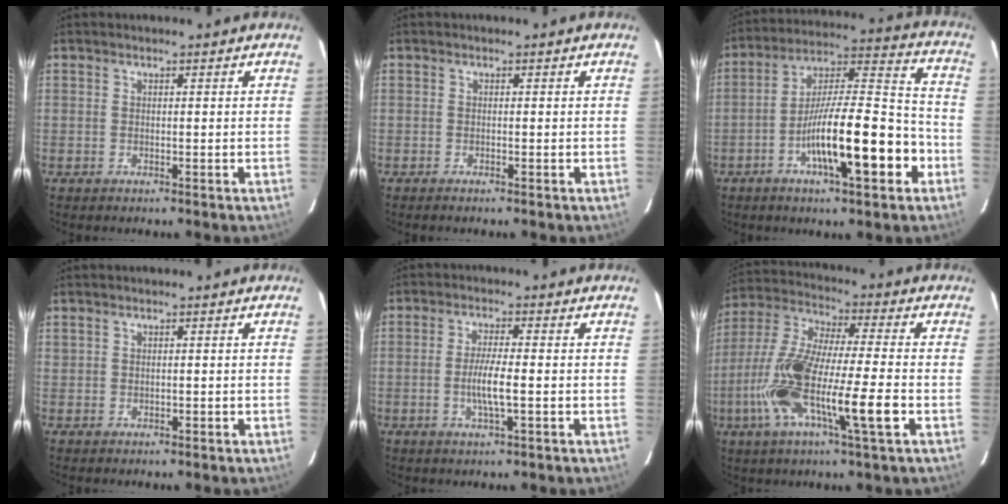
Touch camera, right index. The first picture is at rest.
{"total": 1.0, "force": [-0.9, 0.0, 0.6], "torque": [-0.010, -0.002, -0.011]}
{"total": 17.2, "force": [-6.3, 2.8, 15.7], "torque": [-0.267, 0.008, -0.102]}
{"total": 0.5, "force": [0.1, 0.4, 0.3], "torque": [-0.010, 0.003, 0.004]}
{"total": 4.8, "force": [-0.9, 0.3, 4.7], "torque": [-0.090, -0.005, -0.018]}
{"total": 17.2, "force": [-5.0, 1.7, 16.3], "torque": [-0.335, -0.014, -0.095]}